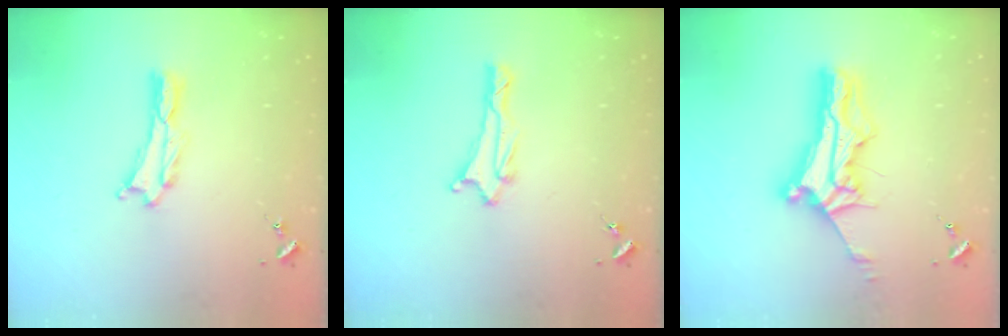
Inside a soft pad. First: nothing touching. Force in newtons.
{"total": 1.3, "press": 1.3, "slide": 0.1}
{"total": 10.8, "press": 10.7, "slide": 0.8}